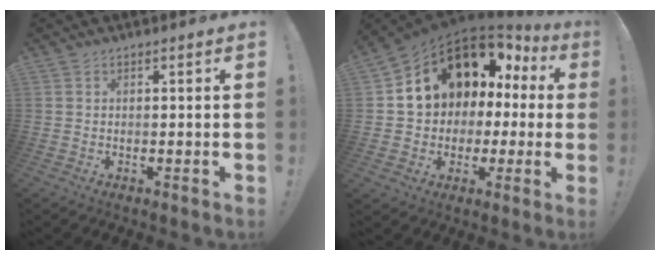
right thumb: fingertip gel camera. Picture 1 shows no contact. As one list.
[{"total": 12.9, "force": [6.2, 9.3, 6.4], "torque": [-0.103, -0.046, 0.125]}]